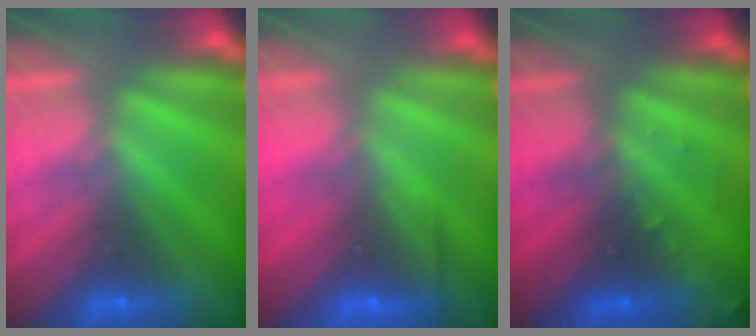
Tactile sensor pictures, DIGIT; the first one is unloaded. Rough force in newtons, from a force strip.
{"total": 2.5}
{"total": 2.7}